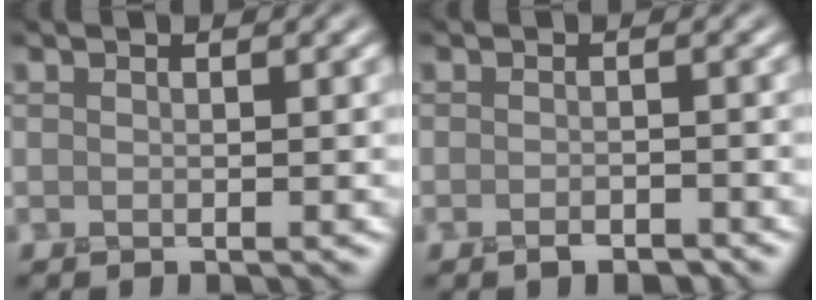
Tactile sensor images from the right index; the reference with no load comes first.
{"total": 1.6, "force": [-1.4, 0.5, 0.7], "torque": [-0.012, -0.002, -0.023]}